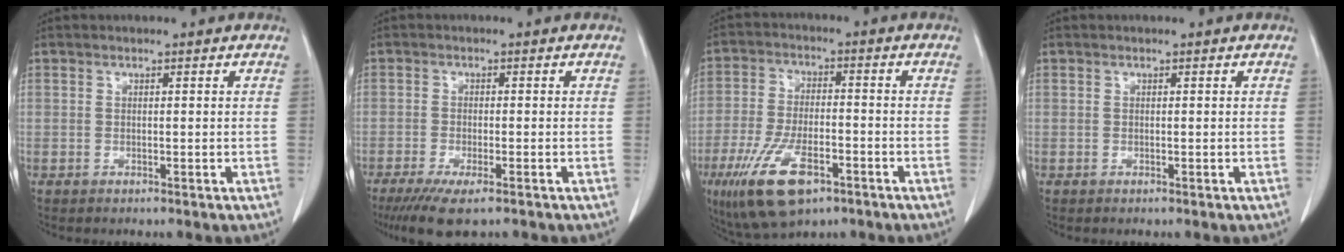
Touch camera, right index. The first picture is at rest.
{"total": 6.8, "force": [-4.8, 1.1, 4.7], "torque": [-0.076, -0.017, -0.075]}
{"total": 12.3, "force": [-6.6, 4.7, 9.3], "torque": [-0.190, -0.013, -0.110]}
{"total": 0.0}